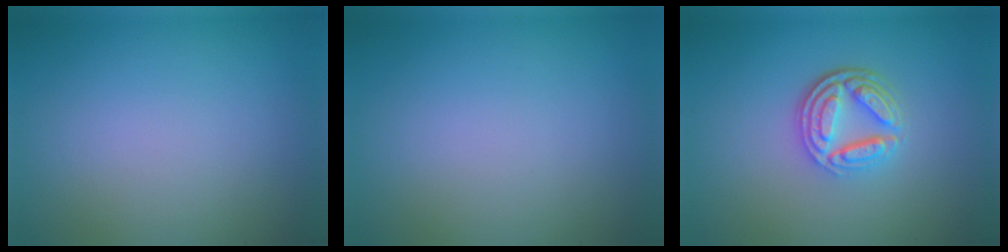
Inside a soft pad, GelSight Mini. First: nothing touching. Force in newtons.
{"total": 0.0}
{"total": 4.5, "press": 3.3, "slide": 3.0}